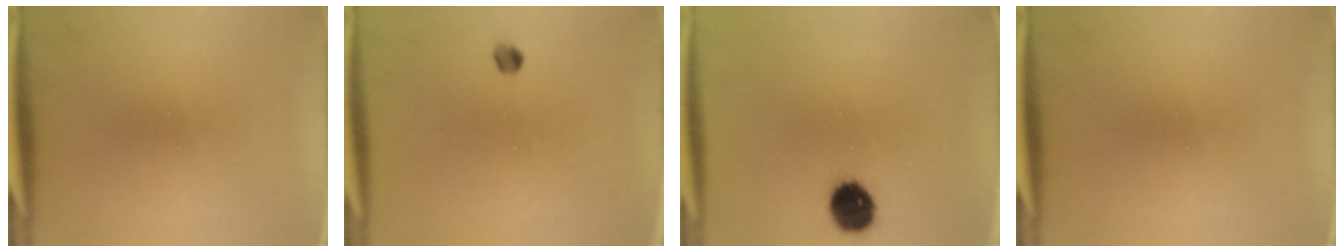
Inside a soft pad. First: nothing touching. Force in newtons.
{"total": 1.7}
{"total": 8.7}
{"total": 0.0}